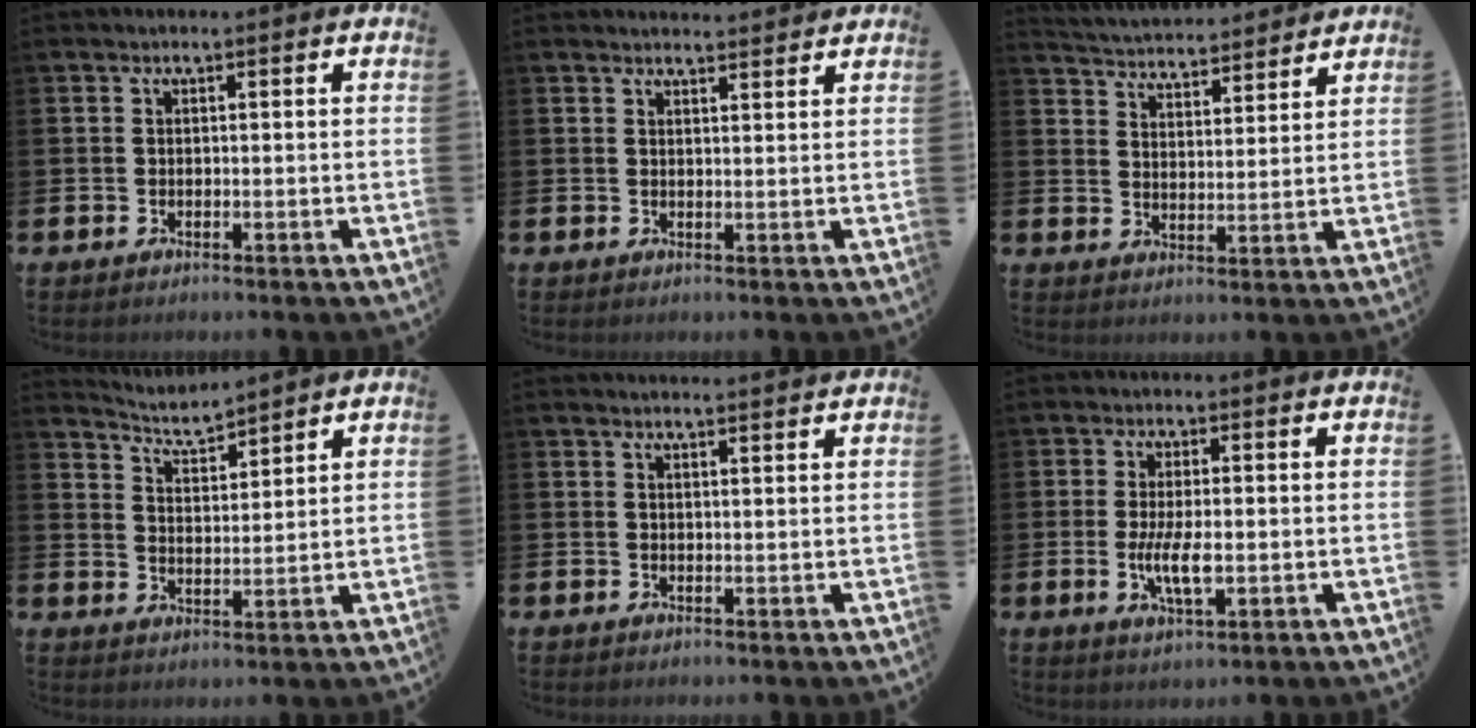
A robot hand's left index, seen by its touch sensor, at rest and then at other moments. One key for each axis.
{"total": 2.3, "fx": 2.3, "fy": 0.1, "fz": -0.2, "tx": 0.007, "ty": -0.016, "tz": 0.040}
{"total": 4.6, "fx": 4.6, "fy": 0.6, "fz": -0.2, "tx": -0.014, "ty": -0.039, "tz": 0.078}
{"total": 4.1, "fx": 4.0, "fy": 0.6, "fz": 0.6, "tx": -0.032, "ty": -0.025, "tz": 0.071}
{"total": 1.7, "fx": 1.7, "fy": -0.1, "fz": 0.0, "tx": 0.006, "ty": -0.012, "tz": 0.030}
{"total": 5.0, "fx": -0.6, "fy": 1.8, "fz": 4.7, "tx": -0.090, "ty": 0.001, "tz": -0.011}